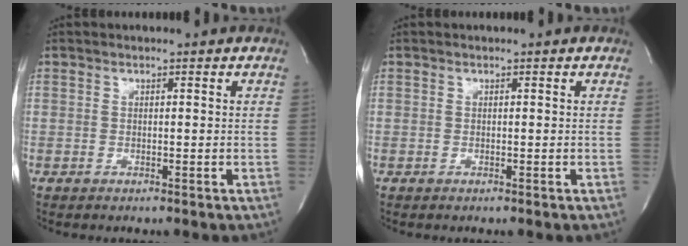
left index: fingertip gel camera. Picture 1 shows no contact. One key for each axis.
{"total": 0.0}